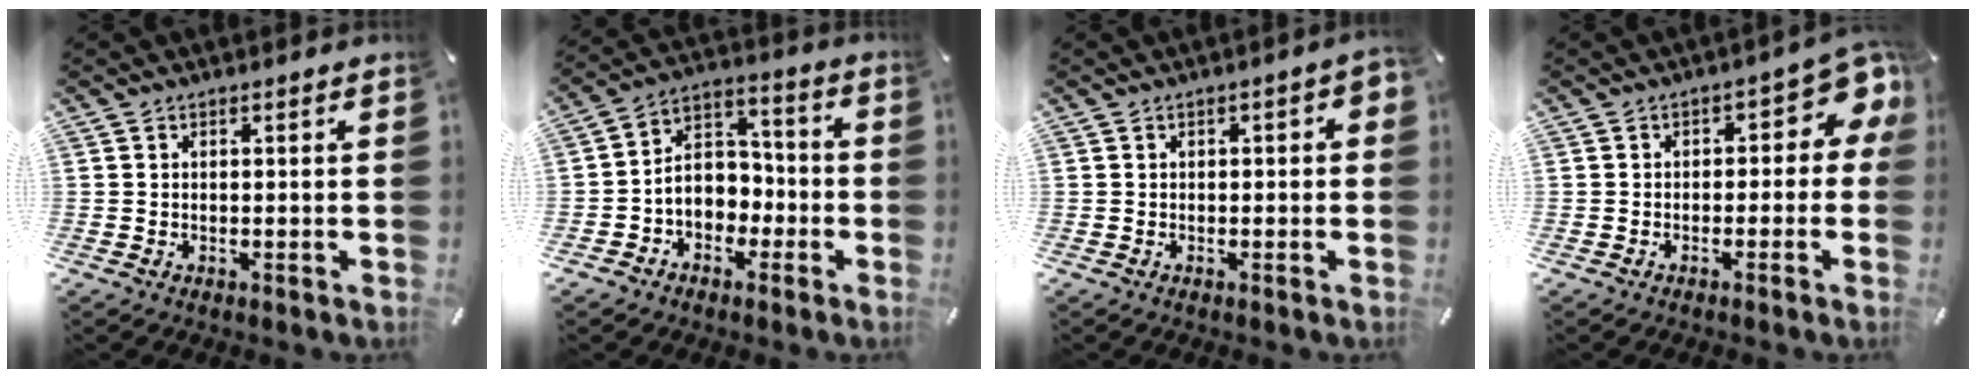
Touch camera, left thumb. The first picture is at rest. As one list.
[{"total": 8.4, "force": [-2.4, 7.6, 2.9], "torque": [-0.055, 0.014, -0.045]}, {"total": 1.9, "force": [-0.6, 1.1, 1.5], "torque": [-0.024, 0.006, -0.013]}, {"total": 6.8, "force": [1.5, 4.1, 5.2], "torque": [-0.062, -0.013, 0.020]}]